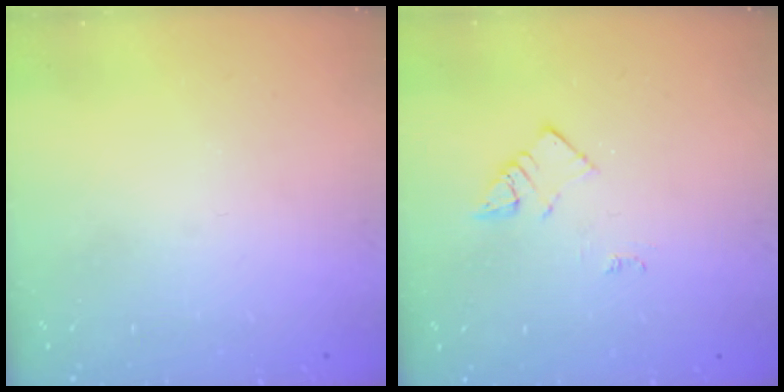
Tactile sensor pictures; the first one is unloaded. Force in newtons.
{"total": 2.7, "press": 2.6, "slide": 0.4}